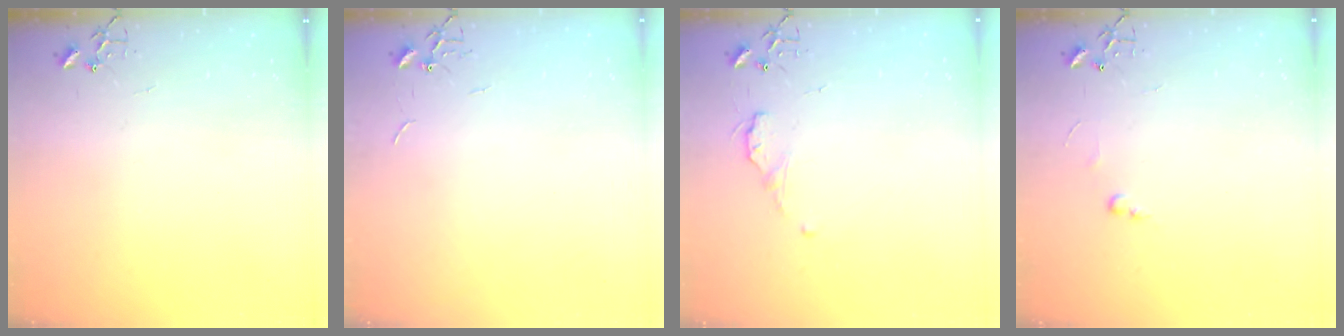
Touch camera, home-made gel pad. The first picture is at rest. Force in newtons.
{"total": 0.8, "press": 0.8, "slide": 0.2}
{"total": 5.2, "press": 5.2, "slide": 0.7}
{"total": 2.7, "press": 2.7, "slide": 0.4}